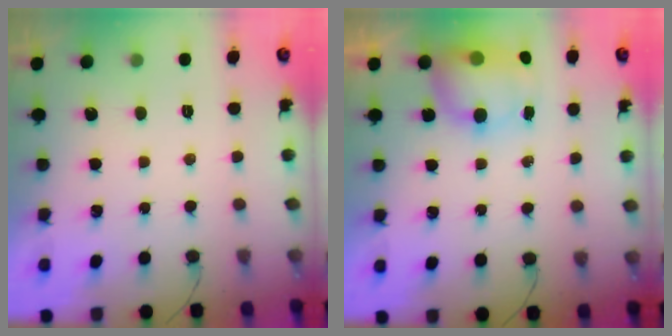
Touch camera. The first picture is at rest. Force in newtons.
{"total": 9.8, "press": 8.3, "slide": 5.3}